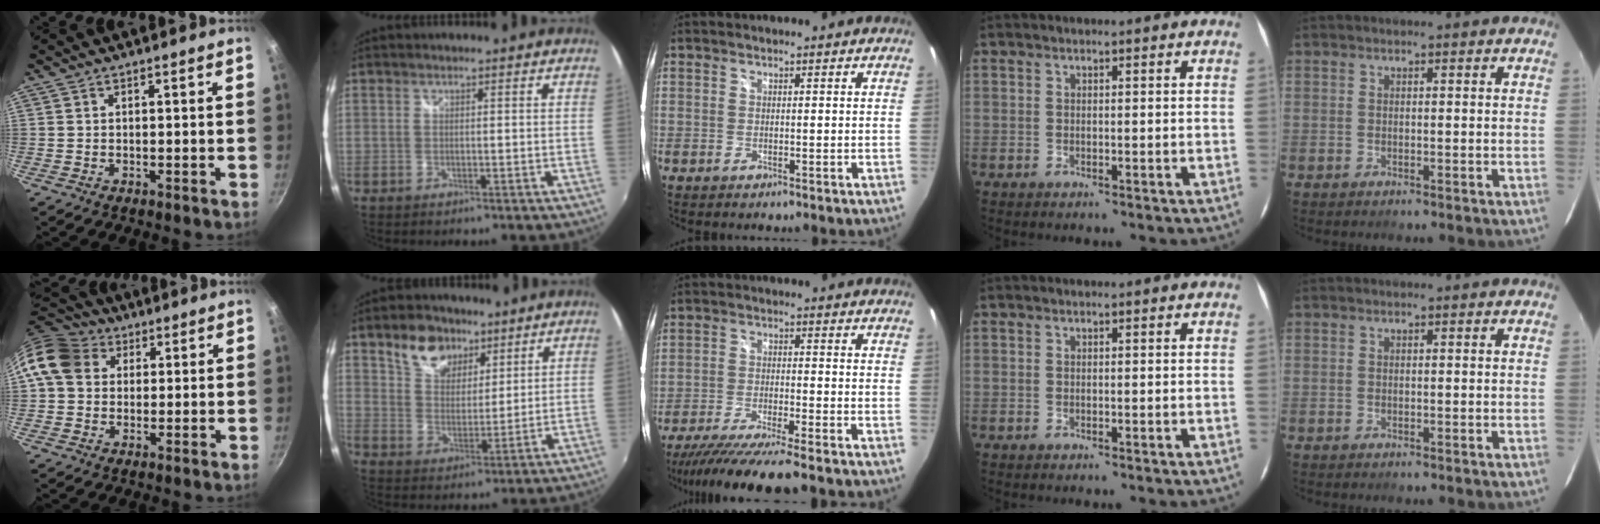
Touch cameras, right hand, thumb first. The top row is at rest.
{"thumb": {"total": 10.8, "force": [2.8, 9.0, 5.3], "torque": [-0.078, 0.019, 0.035]}, "index": {"total": 9.4, "force": [6.2, 5.9, 3.9], "torque": [-0.070, 0.020, 0.113]}, "middle": {"total": 13.5, "force": [-11.7, -0.2, 6.7], "torque": [-0.140, -0.032, -0.194]}}